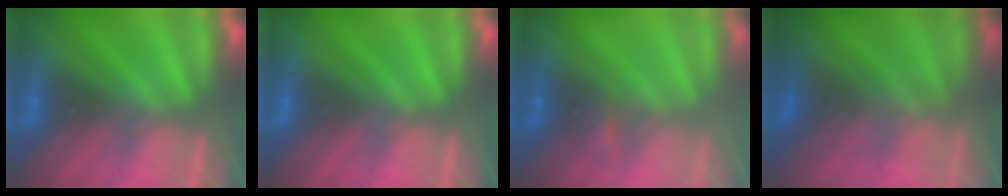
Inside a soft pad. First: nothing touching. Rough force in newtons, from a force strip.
{"total": 0.0}
{"total": 2.1}
{"total": 4.5}